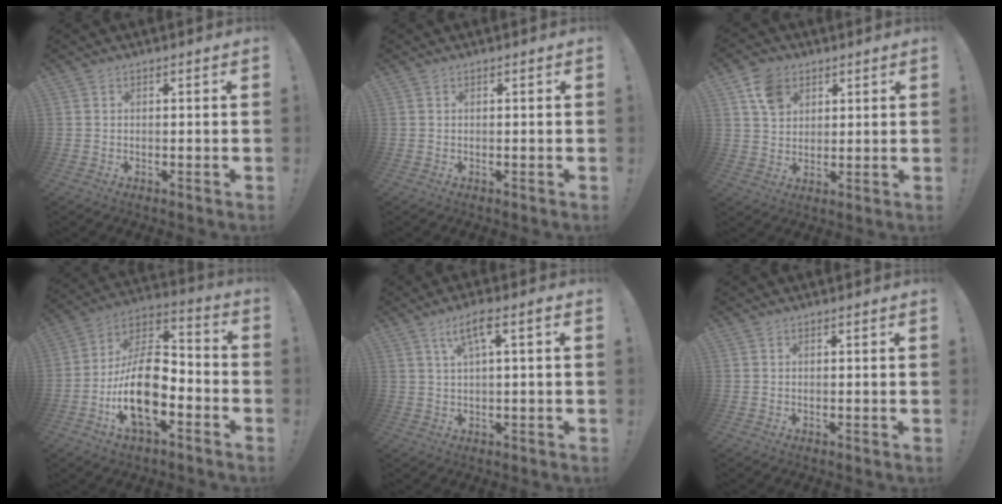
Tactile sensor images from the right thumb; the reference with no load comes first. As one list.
[{"total": 0.0}, {"total": 8.4, "force": [4.4, 6.4, 3.2], "torque": [-0.057, -0.012, 0.088]}, {"total": 18.3, "force": [-6.1, 9.5, 14.4], "torque": [-0.267, 0.025, -0.099]}, {"total": 6.1, "force": [1.5, 1.0, 5.8], "torque": [-0.111, 0.010, 0.023]}, {"total": 0.0}]